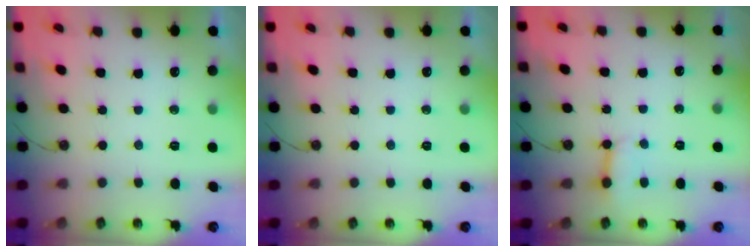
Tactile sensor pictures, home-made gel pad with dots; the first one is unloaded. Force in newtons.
{"total": 0.0}
{"total": 2.8, "press": 2.8, "slide": 0.3}